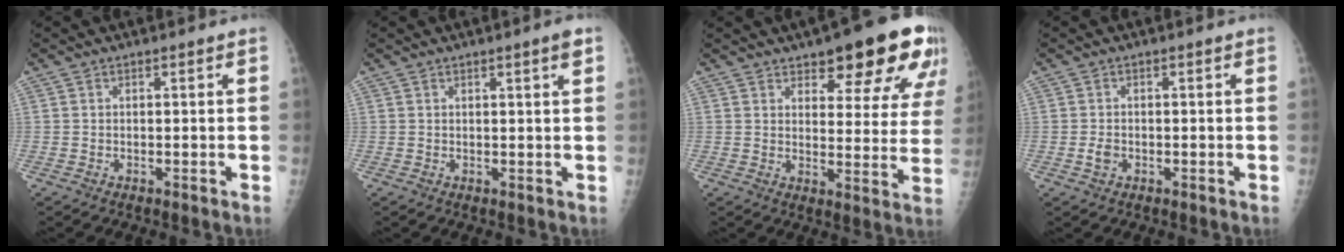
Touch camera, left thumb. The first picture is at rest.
{"total": 2.2, "force": [1.2, 0.0, 1.9], "torque": [-0.028, -0.004, 0.016]}
{"total": 17.8, "force": [11.1, 6.3, 12.4], "torque": [-0.116, -0.045, 0.139]}
{"total": 1.7, "force": [-0.7, 1.3, 0.9], "torque": [-0.017, 0.004, -0.013]}